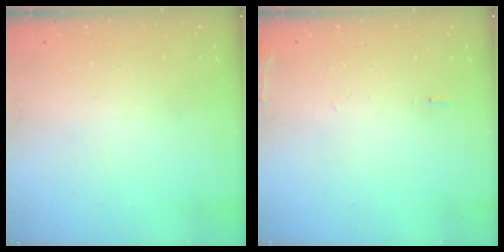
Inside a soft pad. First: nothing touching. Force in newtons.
{"total": 5.9, "press": 5.7, "slide": 1.6}